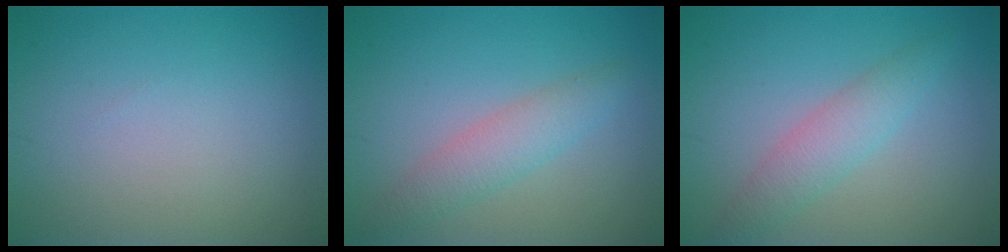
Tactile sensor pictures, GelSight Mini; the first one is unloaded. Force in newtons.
{"total": 2.9, "press": 2.9, "slide": 0.1}
{"total": 2.9, "press": 2.9, "slide": 0.1}